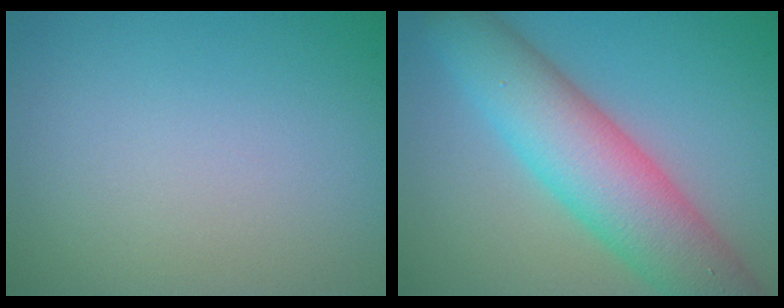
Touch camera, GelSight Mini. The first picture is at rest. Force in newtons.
{"total": 9.1, "press": 9.1, "slide": 0.4}